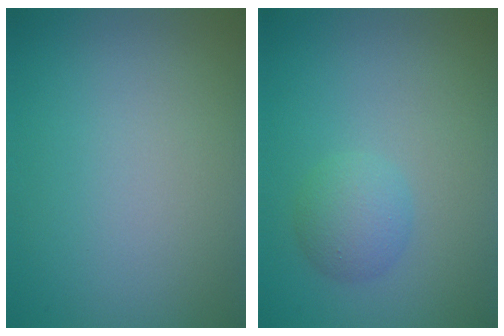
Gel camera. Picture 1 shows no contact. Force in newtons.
{"total": 2.4, "press": 2.4, "slide": 0.2}